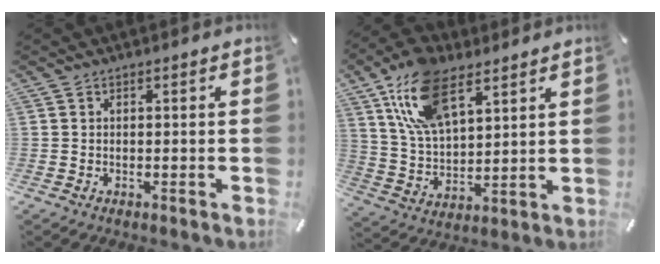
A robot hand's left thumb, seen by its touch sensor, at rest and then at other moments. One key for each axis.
{"total": 15.8, "fx": 9.3, "fy": 8.1, "fz": 10.0, "tx": -0.223, "ty": -0.025, "tz": 0.168}